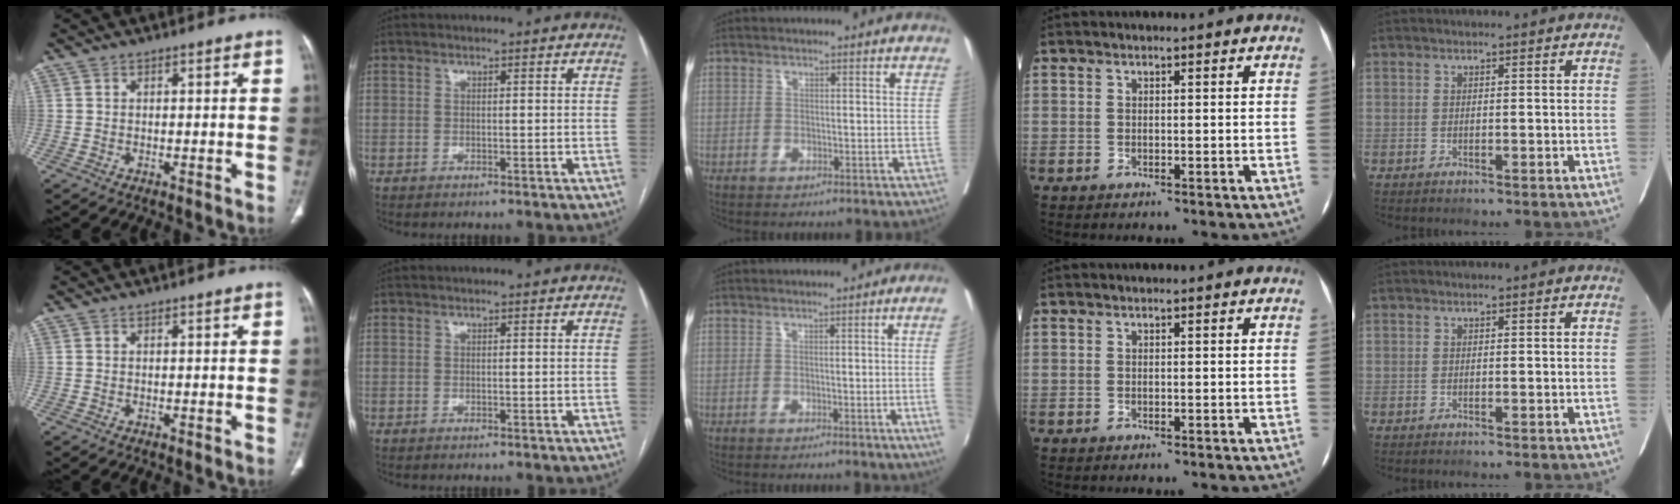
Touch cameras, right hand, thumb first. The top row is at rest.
{"middle": {"total": 8.0, "force": [-1.0, -2.3, 7.6], "torque": [-0.085, -0.018, -0.012]}}